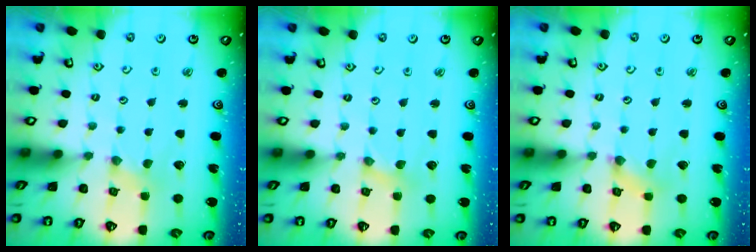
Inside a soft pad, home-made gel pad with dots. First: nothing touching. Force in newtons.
{"total": 0.5, "press": 0.5, "slide": 0.1}
{"total": 1.5, "press": 1.5, "slide": 0.4}